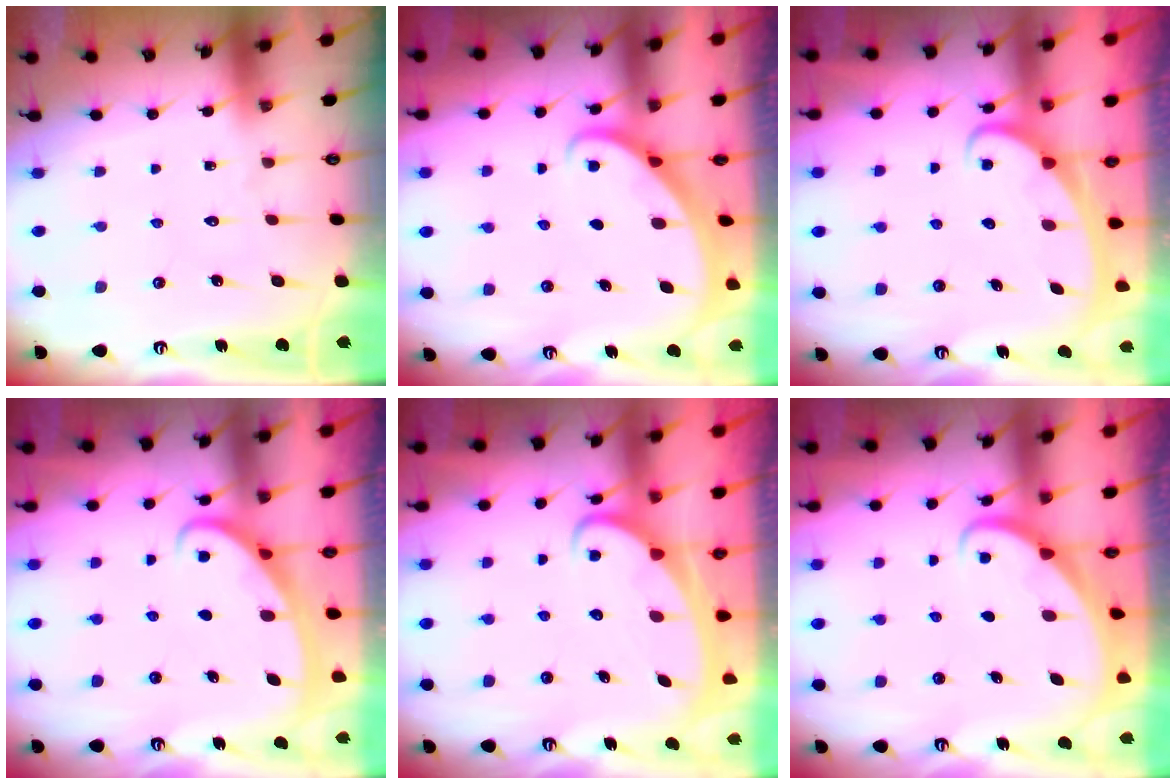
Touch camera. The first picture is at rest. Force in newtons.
{"total": 1.8, "press": 1.8, "slide": 0.1}
{"total": 2.6, "press": 2.6, "slide": 0.3}
{"total": 2.6, "press": 2.5, "slide": 0.4}
{"total": 2.8, "press": 2.8, "slide": 0.2}
{"total": 1.9, "press": 1.8, "slide": 0.2}